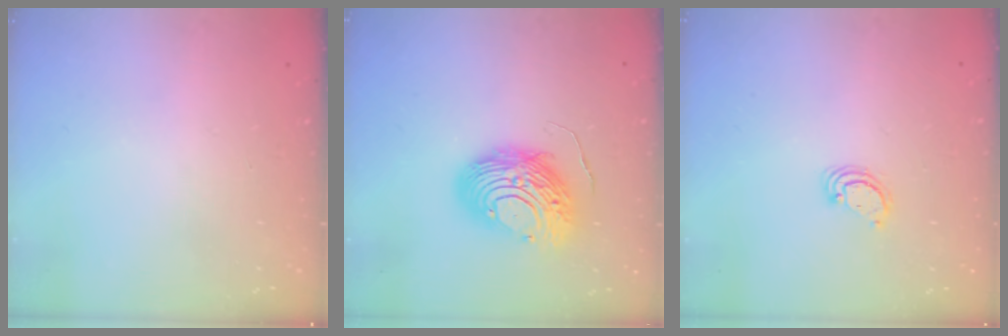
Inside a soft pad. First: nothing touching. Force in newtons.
{"total": 12.2, "press": 12.2, "slide": 1.2}
{"total": 2.6, "press": 2.6, "slide": 0.3}